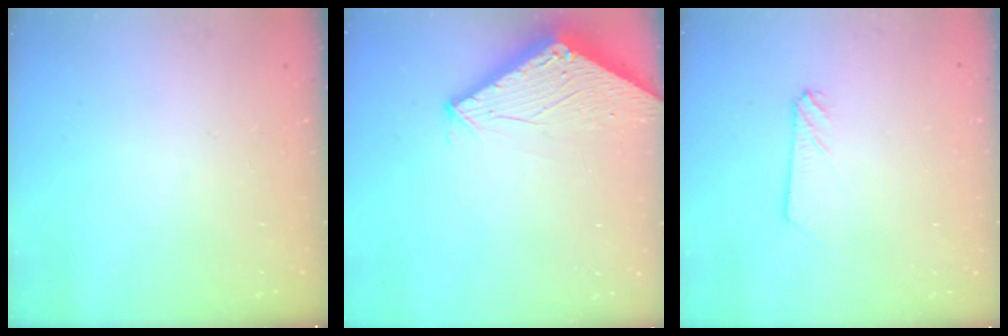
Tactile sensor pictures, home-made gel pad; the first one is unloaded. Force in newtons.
{"total": 2.8, "press": 2.8, "slide": 0.2}
{"total": 3.3, "press": 3.2, "slide": 0.3}